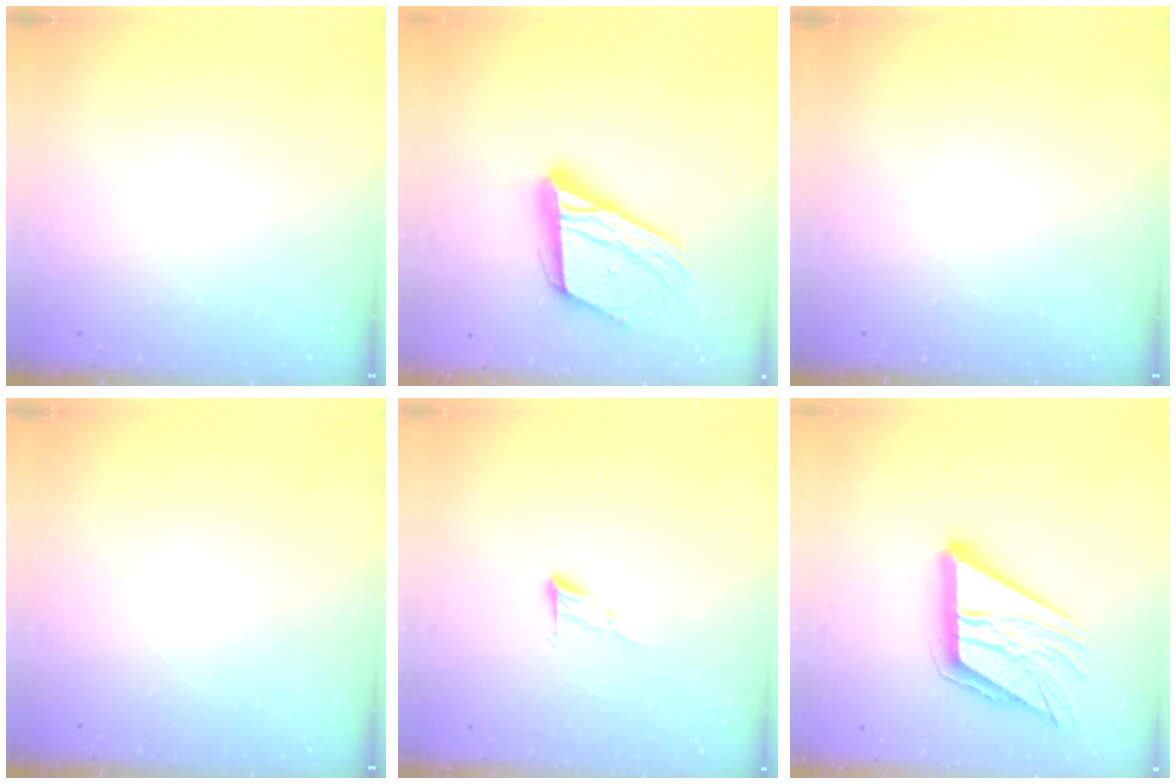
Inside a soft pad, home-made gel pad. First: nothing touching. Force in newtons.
{"total": 19.6, "press": 19.4, "slide": 2.8}
{"total": 0.0}
{"total": 0.0}
{"total": 5.6, "press": 5.6, "slide": 0.4}
{"total": 19.1, "press": 19.0, "slide": 2.2}